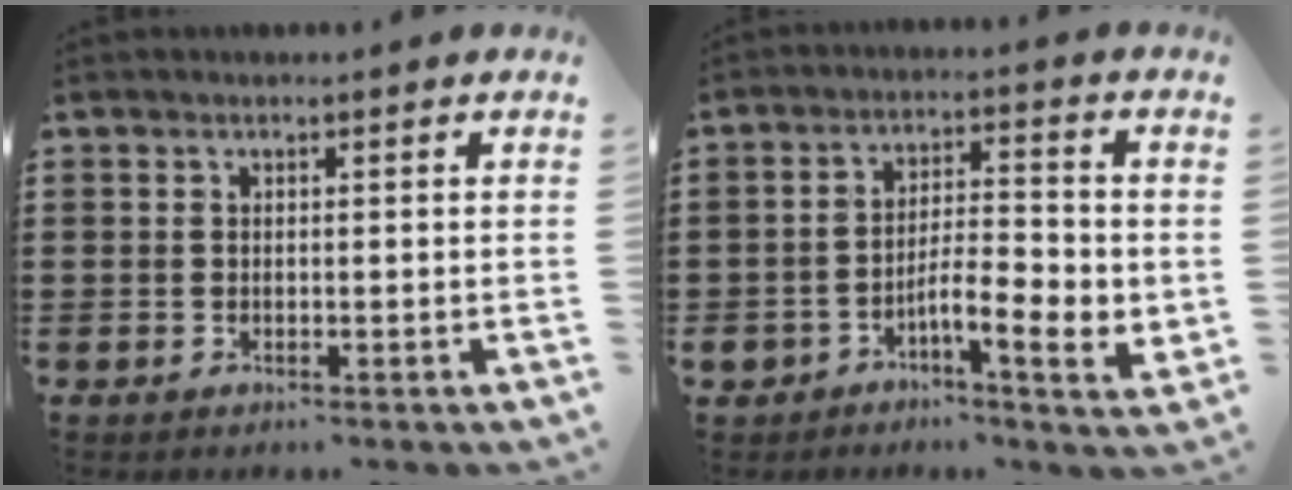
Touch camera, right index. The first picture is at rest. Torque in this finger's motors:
{"motor_torque": [0.40, -0.22, 0.65, 0.09]}